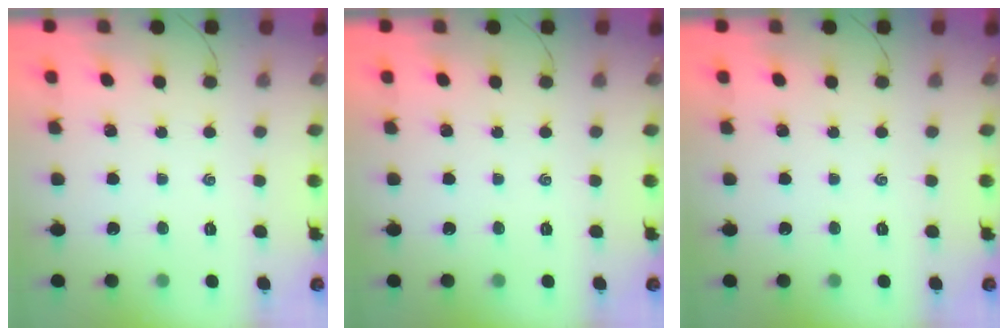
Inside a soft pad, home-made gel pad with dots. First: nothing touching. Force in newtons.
{"total": 0.0}
{"total": 0.0}